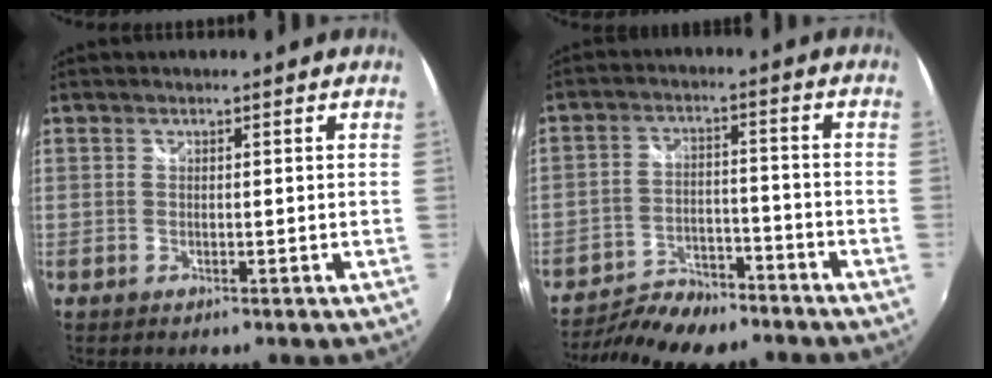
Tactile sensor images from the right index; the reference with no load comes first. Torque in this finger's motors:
{"motor_torque": [0.35, -0.31, 0.20, 0.03]}